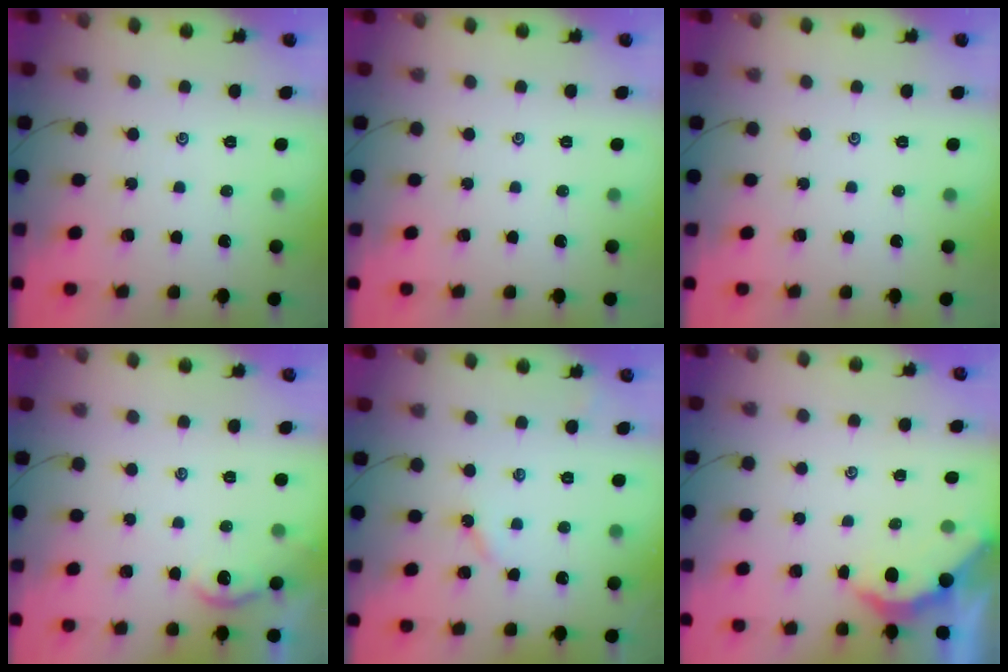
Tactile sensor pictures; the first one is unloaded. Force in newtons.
{"total": 0.0}
{"total": 0.0}
{"total": 2.0, "press": 1.9, "slide": 0.5}
{"total": 2.0, "press": 2.0, "slide": 0.3}
{"total": 2.3, "press": 2.3, "slide": 0.2}